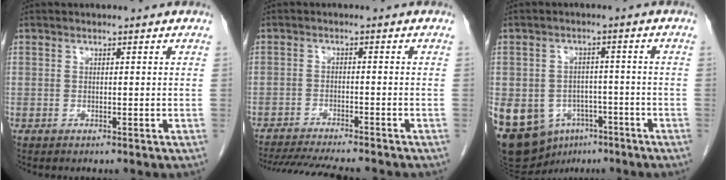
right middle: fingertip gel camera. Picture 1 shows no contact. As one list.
[{"total": 13.3, "force": [-12.0, 1.2, 5.7], "torque": [-0.091, -0.020, -0.172]}, {"total": 18.2, "force": [-8.4, 13.8, 8.4], "torque": [-0.213, 0.005, -0.112]}]